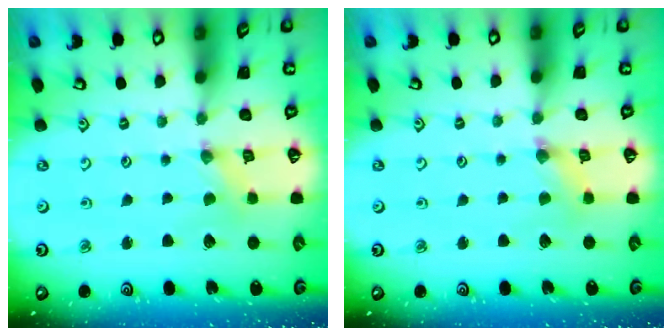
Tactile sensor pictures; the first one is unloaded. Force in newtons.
{"total": 1.7, "press": 1.7, "slide": 0.3}